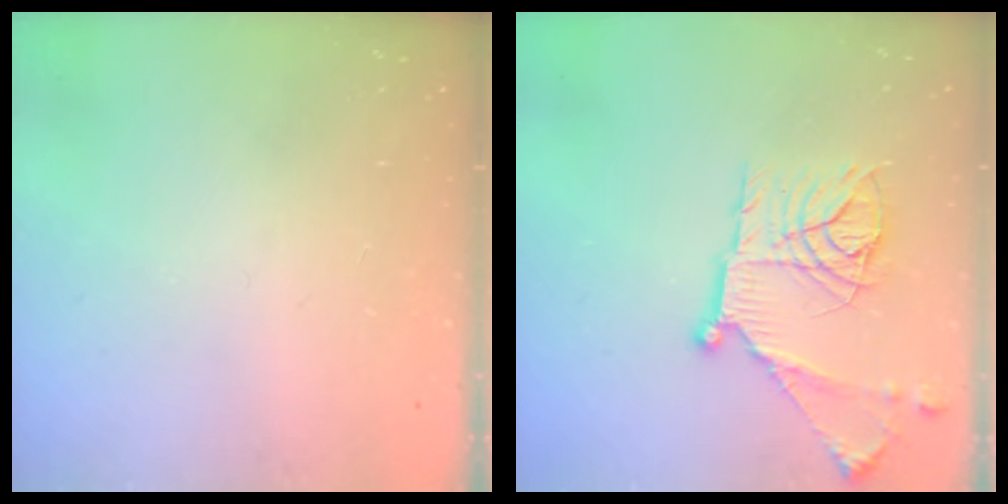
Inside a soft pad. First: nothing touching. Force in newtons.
{"total": 18.2, "press": 18.2, "slide": 1.2}